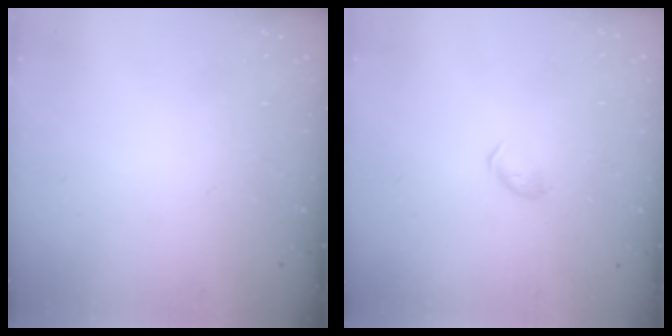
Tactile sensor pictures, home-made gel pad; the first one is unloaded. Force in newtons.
{"total": 3.1, "press": 3.1, "slide": 0.5}